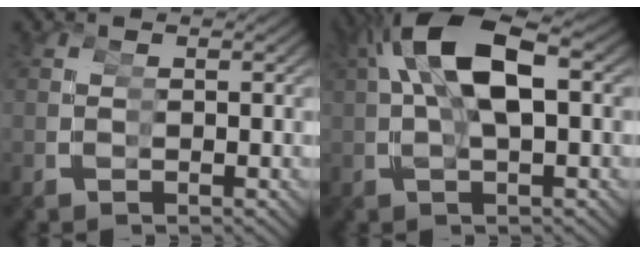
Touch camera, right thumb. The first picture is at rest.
{"total": 7.9, "force": [1.4, 3.7, 6.8], "torque": [-0.151, 0.007, 0.029]}